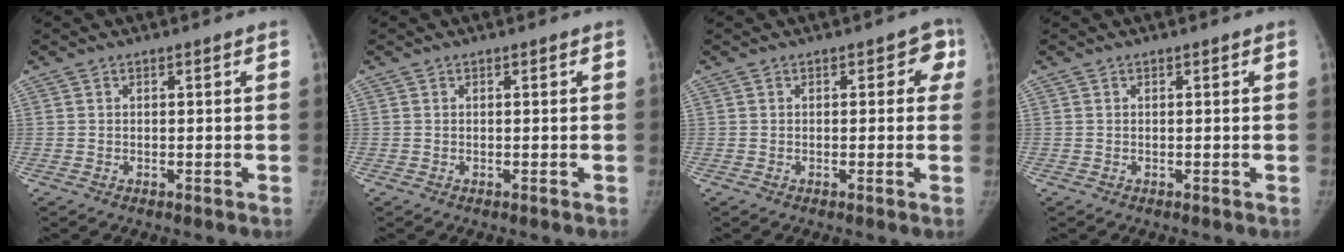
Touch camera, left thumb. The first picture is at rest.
{"total": 0.0}
{"total": 3.2, "force": [0.7, 2.2, 2.2], "torque": [0.016, 0.006, -0.006]}
{"total": 0.0}